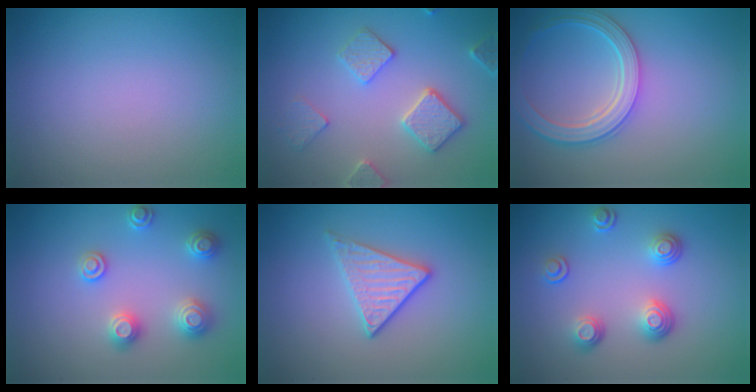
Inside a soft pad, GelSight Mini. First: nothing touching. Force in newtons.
{"total": 3.4, "press": 3.4, "slide": 0.3}
{"total": 4.5, "press": 4.0, "slide": 2.0}
{"total": 2.8, "press": 2.8, "slide": 0.5}
{"total": 2.8, "press": 2.6, "slide": 1.1}
{"total": 3.4, "press": 2.6, "slide": 2.2}